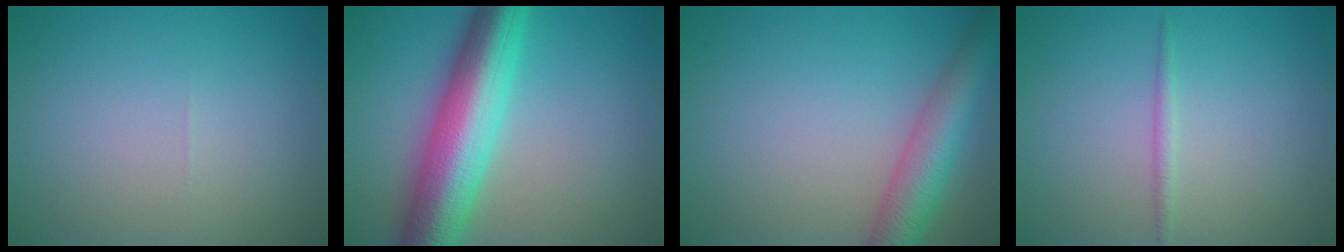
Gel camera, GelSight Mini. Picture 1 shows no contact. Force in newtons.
{"total": 9.8, "press": 9.8, "slide": 0.3}
{"total": 5.3, "press": 5.3, "slide": 0.2}
{"total": 0.9, "press": 0.9, "slide": 0.0}